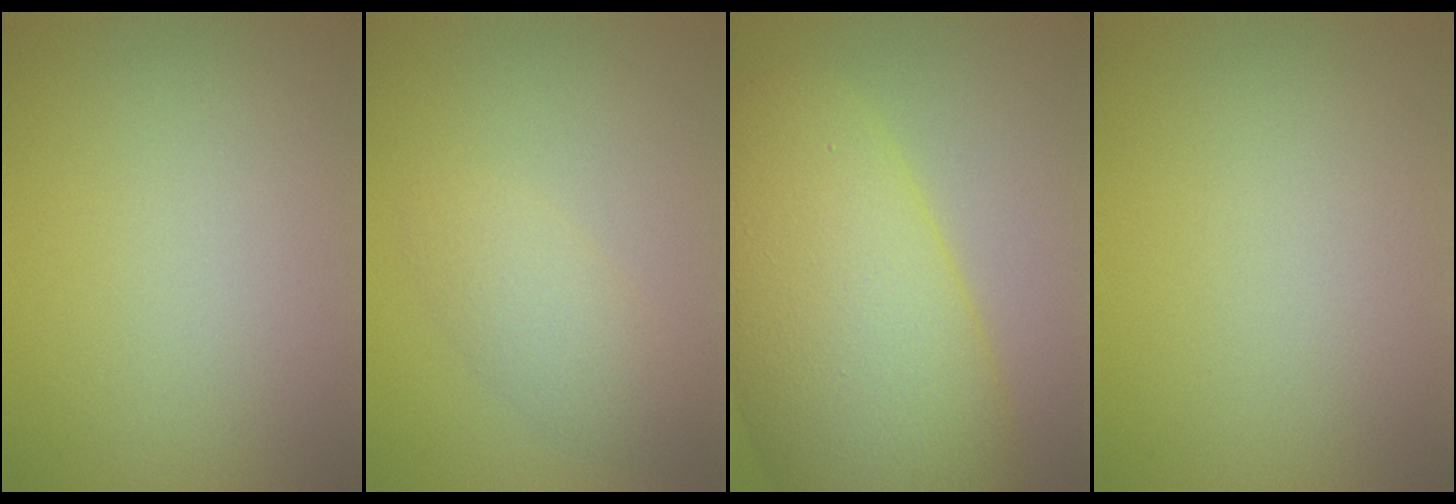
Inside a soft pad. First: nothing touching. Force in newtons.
{"total": 2.6, "press": 2.6, "slide": 0.2}
{"total": 13.8, "press": 13.8, "slide": 0.3}
{"total": 0.0}